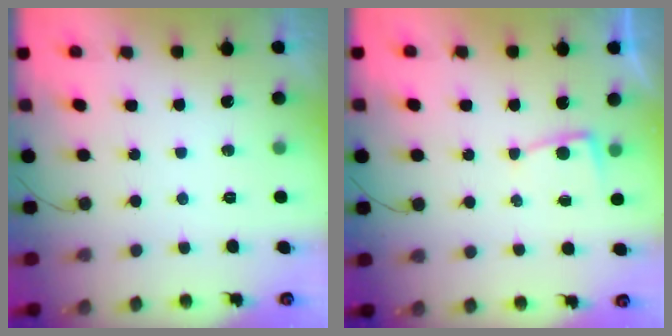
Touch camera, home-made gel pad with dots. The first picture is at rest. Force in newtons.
{"total": 3.2, "press": 3.2, "slide": 0.4}